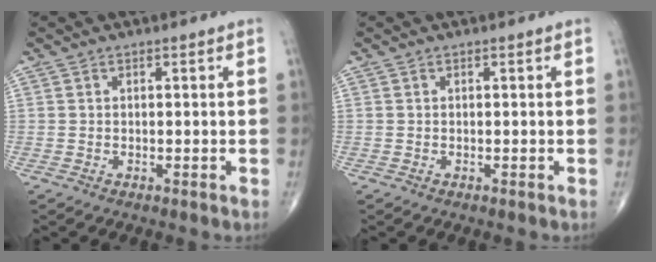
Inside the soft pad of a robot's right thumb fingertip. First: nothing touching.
{"total": 0.0}